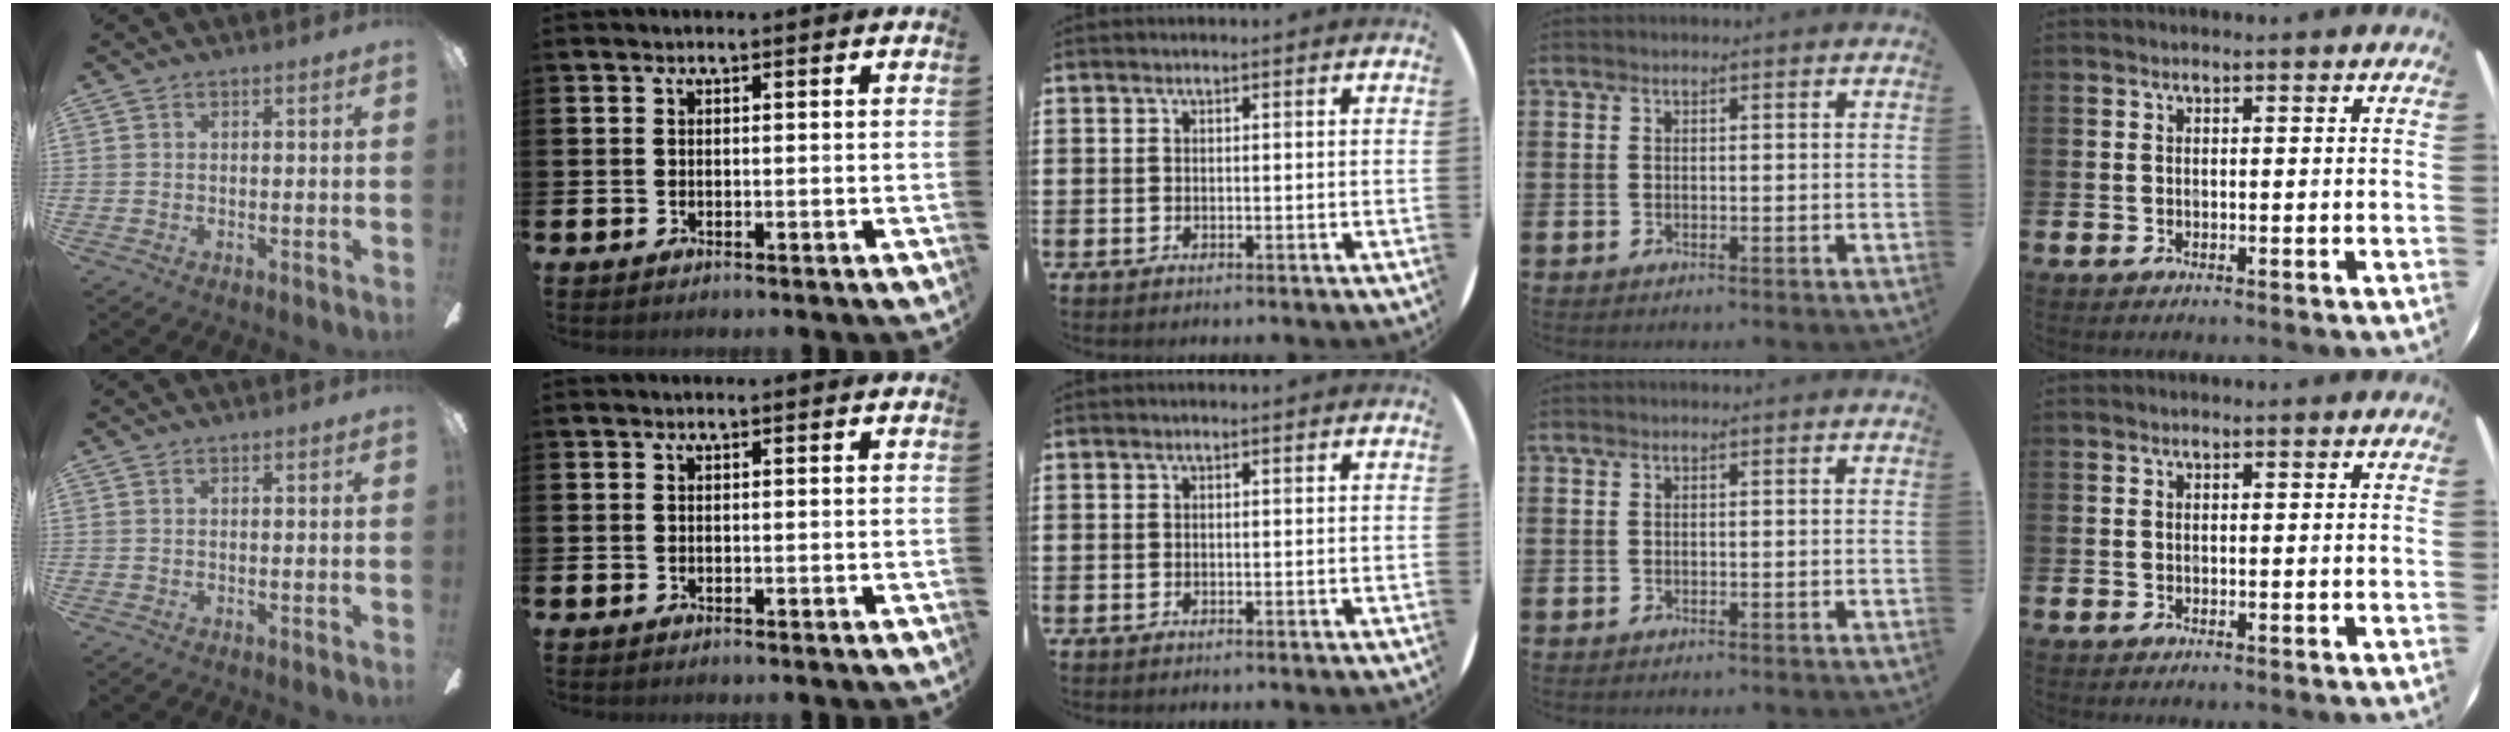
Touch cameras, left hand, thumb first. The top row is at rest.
{}